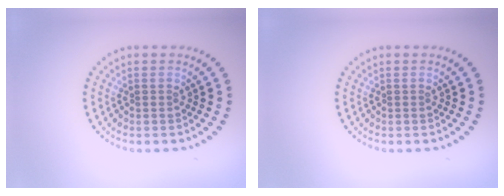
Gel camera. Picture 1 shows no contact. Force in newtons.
{"total": 0.0}